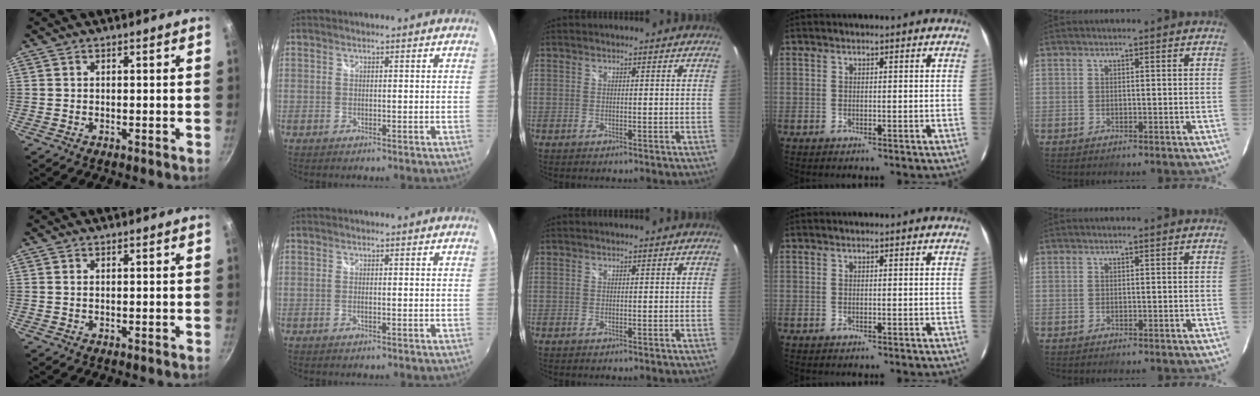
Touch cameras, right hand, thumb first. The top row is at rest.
{"thumb": {"total": 0.5, "force": [0.2, 0.1, 0.4], "torque": [-0.010, -0.002, 0.005]}, "index": {"total": 0.9, "force": [-0.3, 0.1, 0.8], "torque": [-0.016, 0.000, -0.007]}}